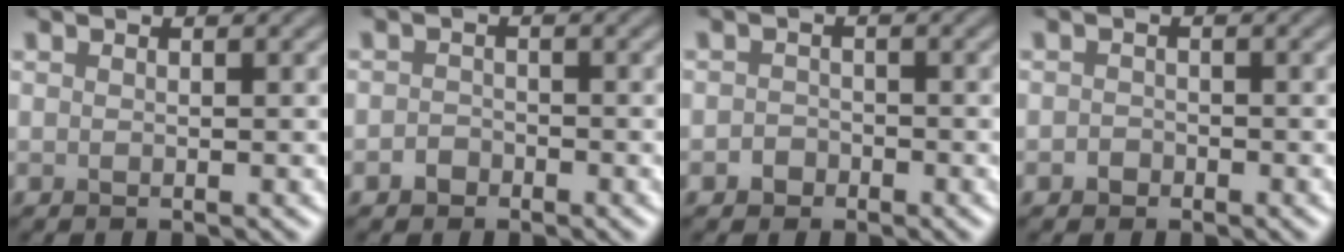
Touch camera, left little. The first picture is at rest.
{"total": 1.2, "force": [-0.8, 0.9, 0.3], "torque": [-0.001, 0.003, -0.016]}
{"total": 1.3, "force": [-0.7, 1.0, 0.3], "torque": [0.002, 0.003, -0.015]}
{"total": 0.9, "force": [-0.5, 0.8, 0.2], "torque": [-0.001, 0.000, -0.011]}